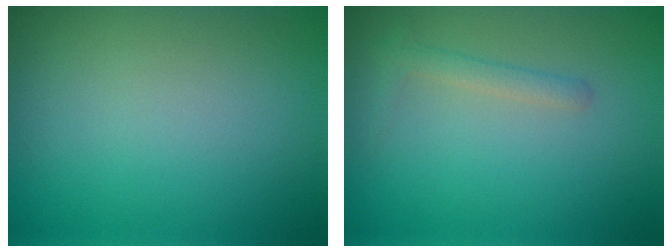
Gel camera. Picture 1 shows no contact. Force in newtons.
{"total": 1.3, "press": 1.3, "slide": 0.1}